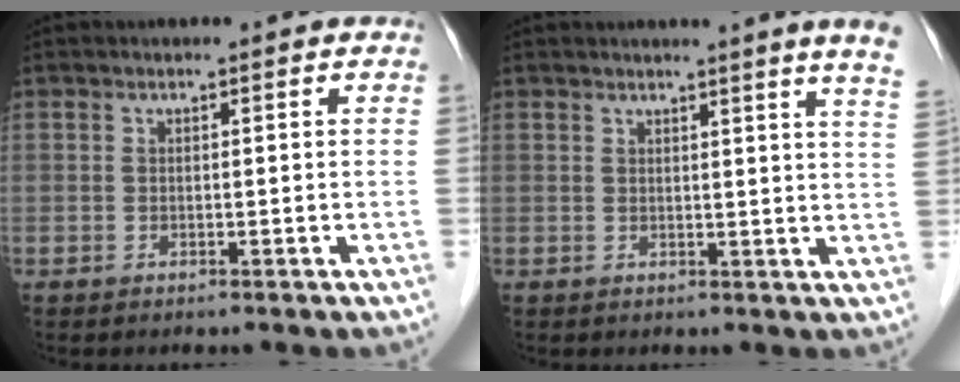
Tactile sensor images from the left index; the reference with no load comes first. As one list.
[{"total": 7.3, "force": [6.2, -1.7, 3.5], "torque": [-0.033, -0.034, 0.050]}]